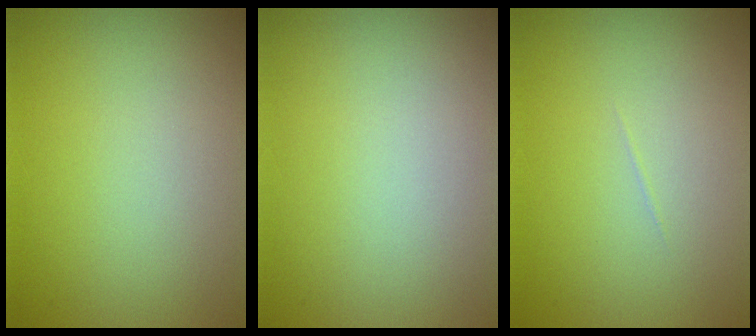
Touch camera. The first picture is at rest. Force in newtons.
{"total": 0.0}
{"total": 0.0}